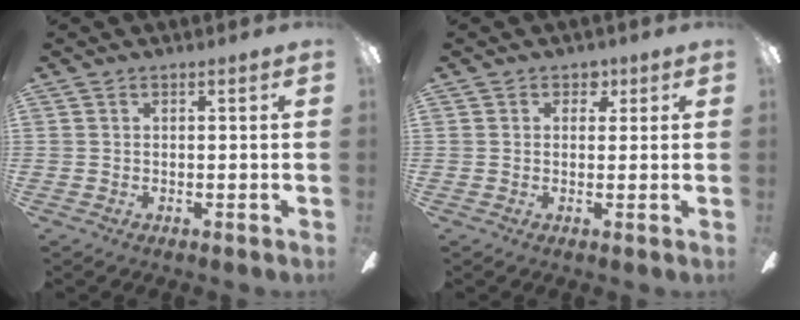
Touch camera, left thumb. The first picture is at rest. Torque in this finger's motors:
{"motor_torque": [0.20, 0.00, 0.41, 0.20, 0.00]}